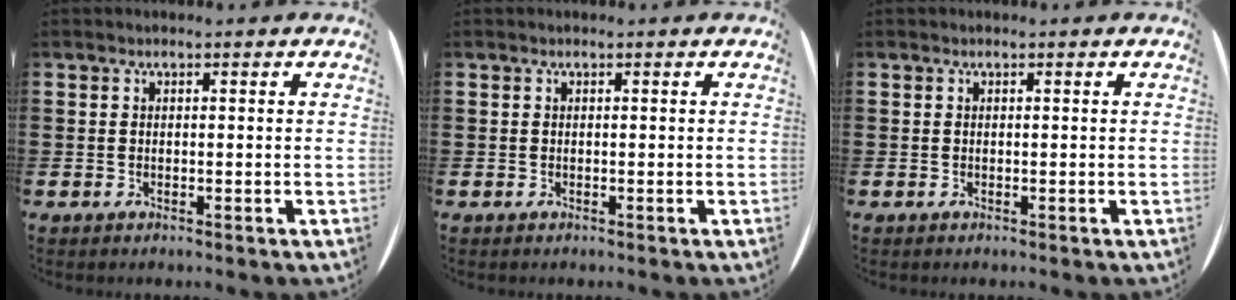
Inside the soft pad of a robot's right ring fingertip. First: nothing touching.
{"total": 0.0}
{"total": 0.0}